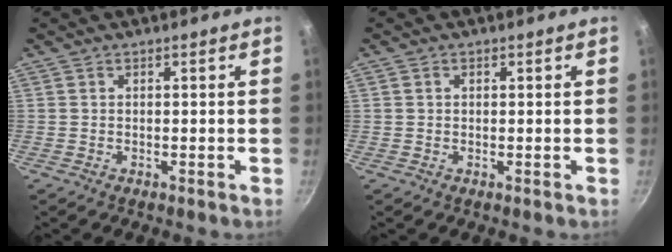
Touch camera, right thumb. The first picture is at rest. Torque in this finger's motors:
{"motor_torque": [-0.07, -0.23, -0.32, 0.07, -0.01]}